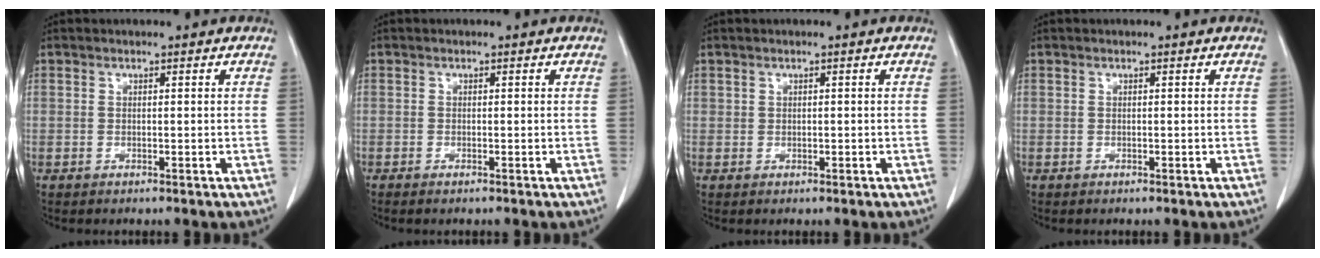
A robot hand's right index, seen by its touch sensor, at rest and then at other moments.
{"total": 0.7, "force": [-0.5, 0.1, 0.5], "torque": [-0.011, -0.001, -0.008]}
{"total": 0.5, "force": [0.1, 0.5, 0.2], "torque": [-0.003, 0.003, 0.002]}
{"total": 0.0}